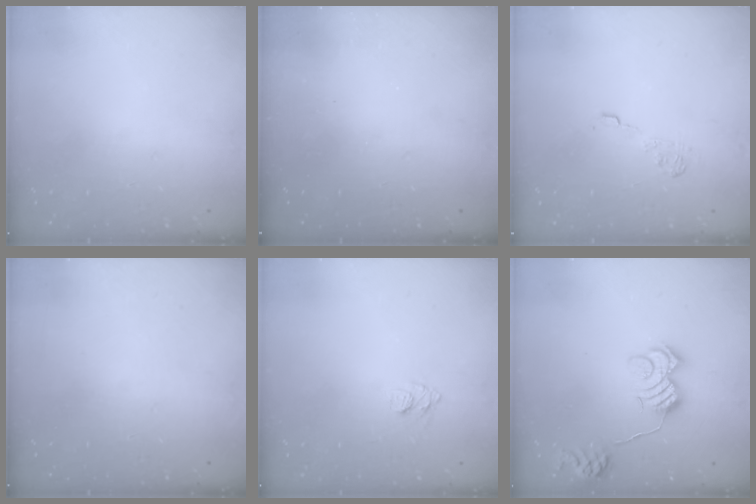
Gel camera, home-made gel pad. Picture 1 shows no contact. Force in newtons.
{"total": 2.4, "press": 2.3, "slide": 0.8}
{"total": 8.7, "press": 8.6, "slide": 1.3}
{"total": 0.0}
{"total": 6.4, "press": 6.4, "slide": 0.7}
{"total": 11.1, "press": 11.0, "slide": 0.7}